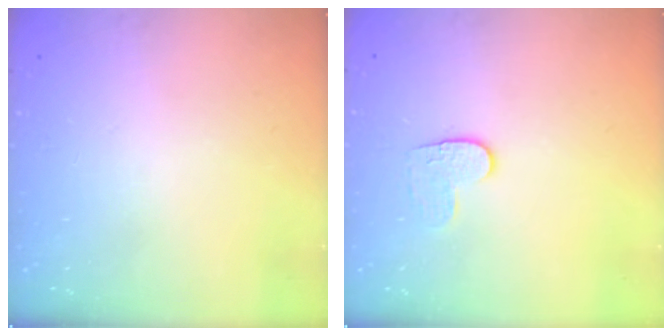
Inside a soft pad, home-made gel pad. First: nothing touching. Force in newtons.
{"total": 5.8, "press": 5.8, "slide": 0.6}